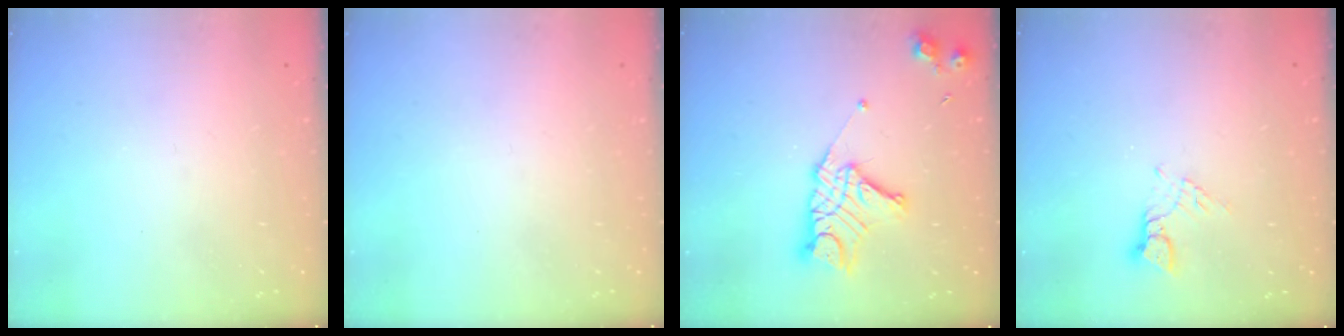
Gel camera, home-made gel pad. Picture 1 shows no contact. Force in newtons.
{"total": 0.0}
{"total": 13.2, "press": 13.1, "slide": 1.2}
{"total": 3.1, "press": 3.1, "slide": 0.4}